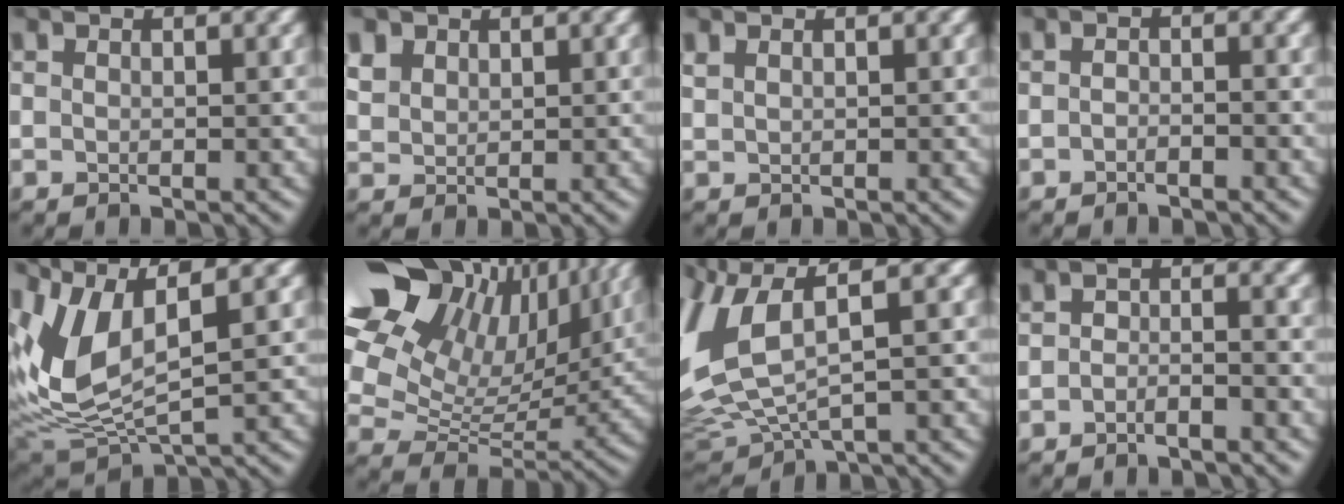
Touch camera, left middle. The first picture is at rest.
{"total": 1.5, "force": [1.1, 1.1, 0.1], "torque": [-0.004, 0.008, 0.025]}
{"total": 0.9, "force": [0.8, 0.2, 0.3], "torque": [-0.006, 0.003, 0.015]}
{"total": 1.1, "force": [-1.1, 0.1, 0.2], "torque": [-0.003, 0.004, -0.022]}
{"total": 7.3, "force": [2.6, 3.0, 6.1], "torque": [-0.145, 0.005, 0.057]}
{"total": 16.8, "force": [9.0, 10.3, 9.8], "torque": [-0.209, 0.059, 0.153]}
{"total": 7.4, "force": [1.7, 3.6, 6.2], "torque": [-0.155, 0.001, 0.038]}
{"total": 1.7, "force": [-1.6, 0.2, 0.5], "torque": [-0.009, 0.006, -0.033]}